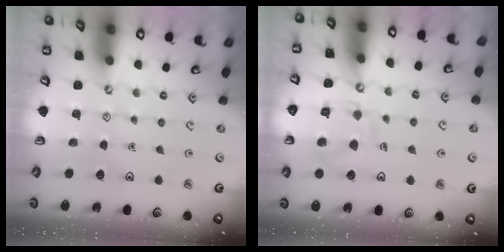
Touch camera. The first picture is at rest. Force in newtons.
{"total": 10.9, "press": 10.9, "slide": 0.8}